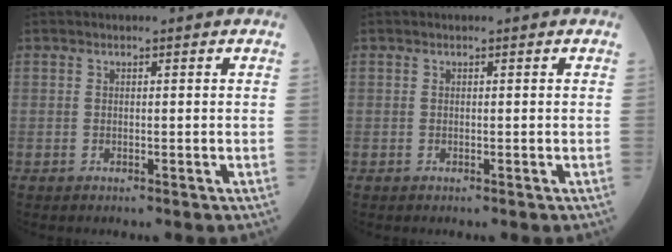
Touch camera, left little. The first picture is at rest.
{"total": 0.0}